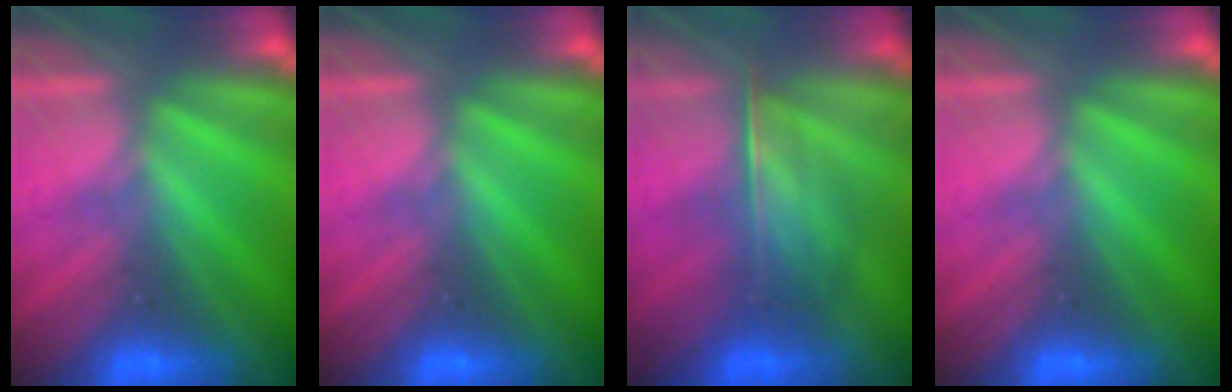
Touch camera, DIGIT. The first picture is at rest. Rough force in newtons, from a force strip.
{"total": 0.0}
{"total": 2.1}
{"total": 0.0}